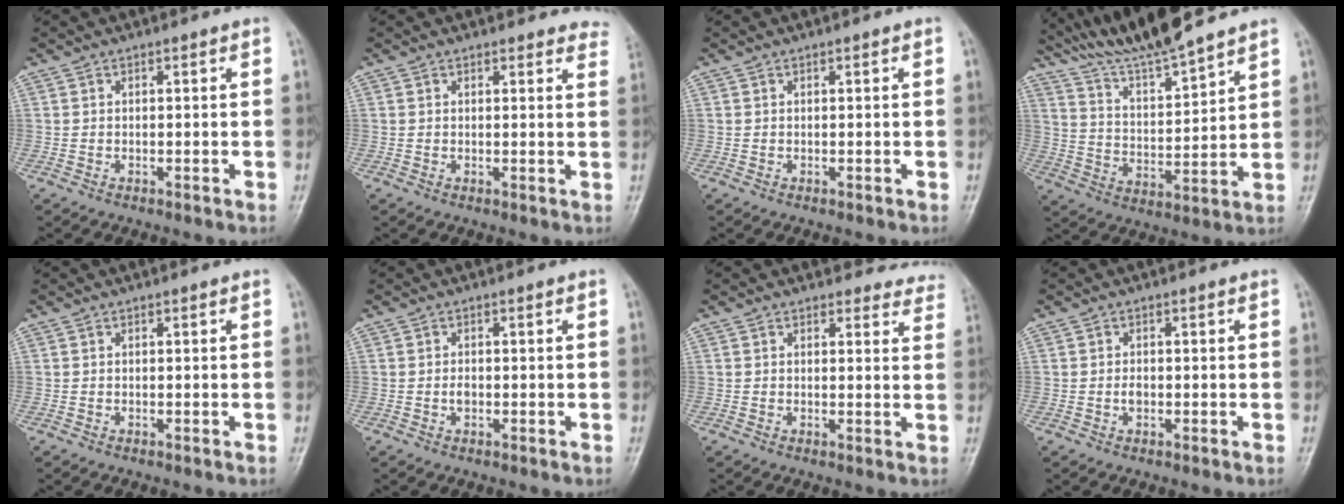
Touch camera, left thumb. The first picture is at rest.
{"total": 7.9, "force": [7.4, 2.5, 1.0], "torque": [0.044, -0.021, 0.052]}
{"total": 0.0}
{"total": 13.7, "force": [12.5, 0.1, 5.6], "torque": [-0.093, -0.055, 0.235]}
{"total": 0.0}
{"total": 1.1, "force": [-0.1, 0.7, 0.8], "torque": [-0.012, 0.001, -0.003]}
{"total": 7.7, "force": [7.2, 2.7, -0.2], "torque": [0.062, -0.034, 0.050]}
{"total": 1.2, "force": [-0.1, 0.8, 0.9], "torque": [-0.013, 0.001, -0.003]}